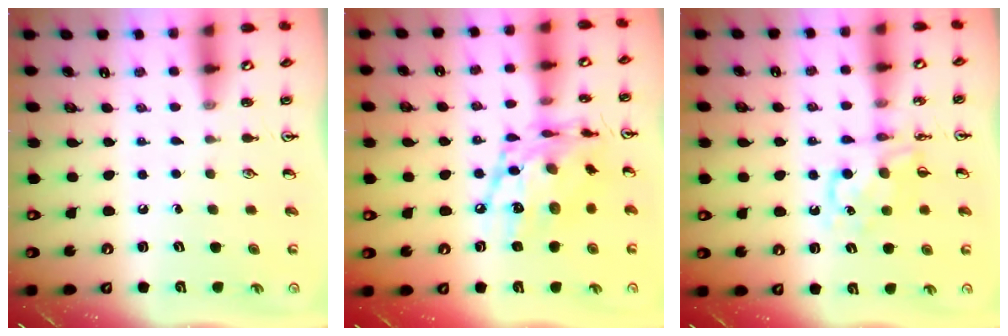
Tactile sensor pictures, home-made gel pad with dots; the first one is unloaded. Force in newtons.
{"total": 16.6, "press": 16.5, "slide": 1.3}
{"total": 9.1, "press": 9.1, "slide": 1.1}